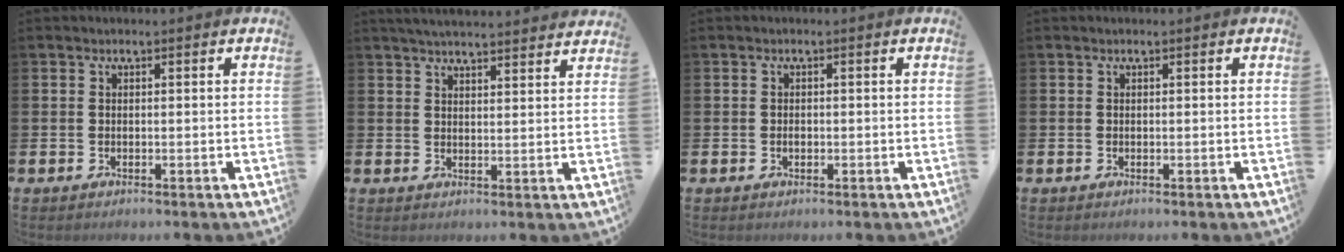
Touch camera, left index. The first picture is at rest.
{"total": 4.1, "force": [4.0, 0.0, 0.6], "torque": [-0.017, -0.023, 0.072]}
{"total": 0.8, "force": [-0.2, 0.5, 0.6], "torque": [-0.007, 0.000, -0.005]}
{"total": 0.0}